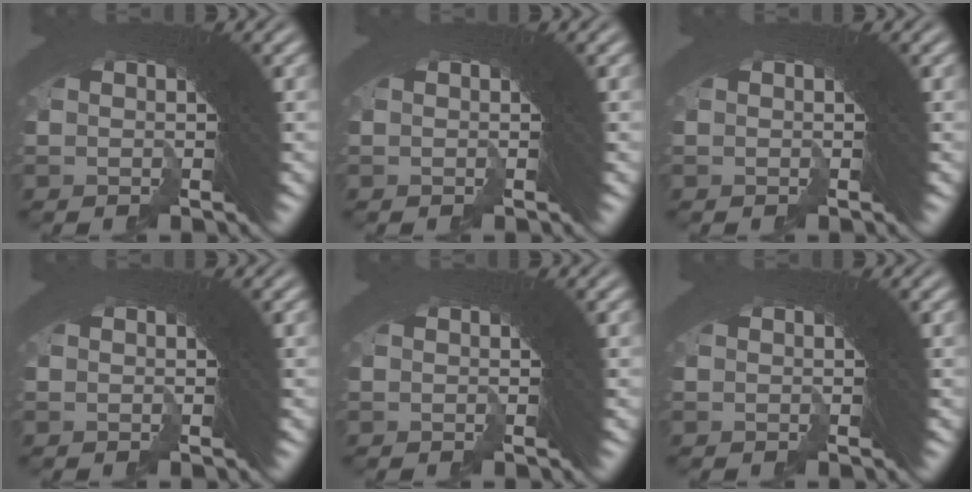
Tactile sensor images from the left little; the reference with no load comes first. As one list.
[{"total": 0.0}, {"total": 0.0}, {"total": 0.0}, {"total": 0.0}, {"total": 0.0}]